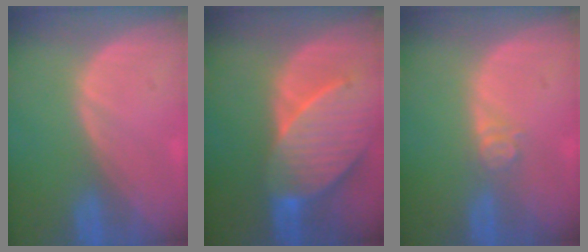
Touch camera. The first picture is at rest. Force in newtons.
{"total": 9.9, "press": 8.9, "slide": 4.5}
{"total": 2.7, "press": 2.2, "slide": 1.5}